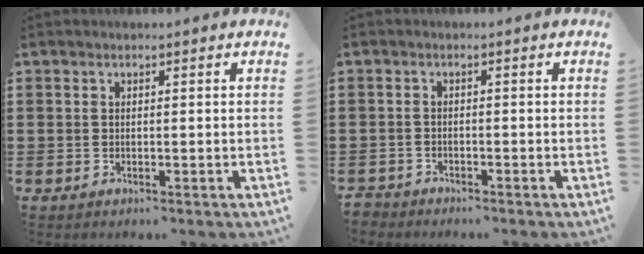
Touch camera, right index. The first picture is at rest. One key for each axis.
{"total": 1.7, "fx": -1.7, "fy": 0.4, "fz": -0.1, "tx": -0.004, "ty": 0.001, "tz": -0.038}